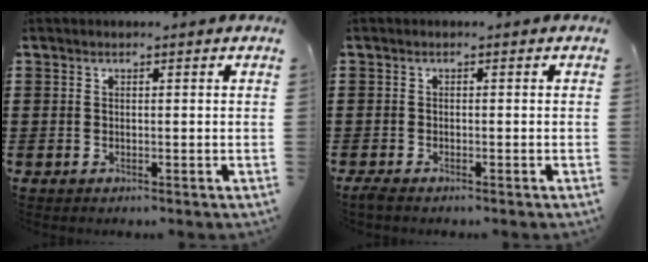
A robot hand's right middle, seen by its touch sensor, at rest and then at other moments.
{"total": 1.0, "force": [-0.8, 0.2, 0.6], "torque": [-0.018, -0.006, -0.017]}